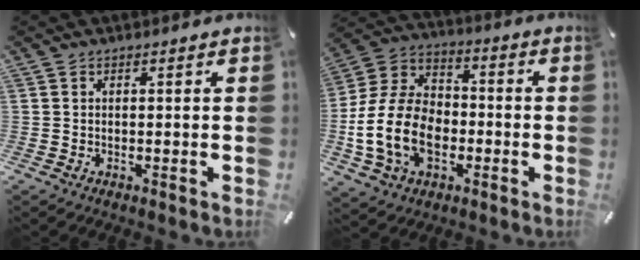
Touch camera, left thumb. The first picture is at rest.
{"total": 17.0, "force": [-4.4, 12.4, 10.7], "torque": [-0.249, 0.027, -0.081]}